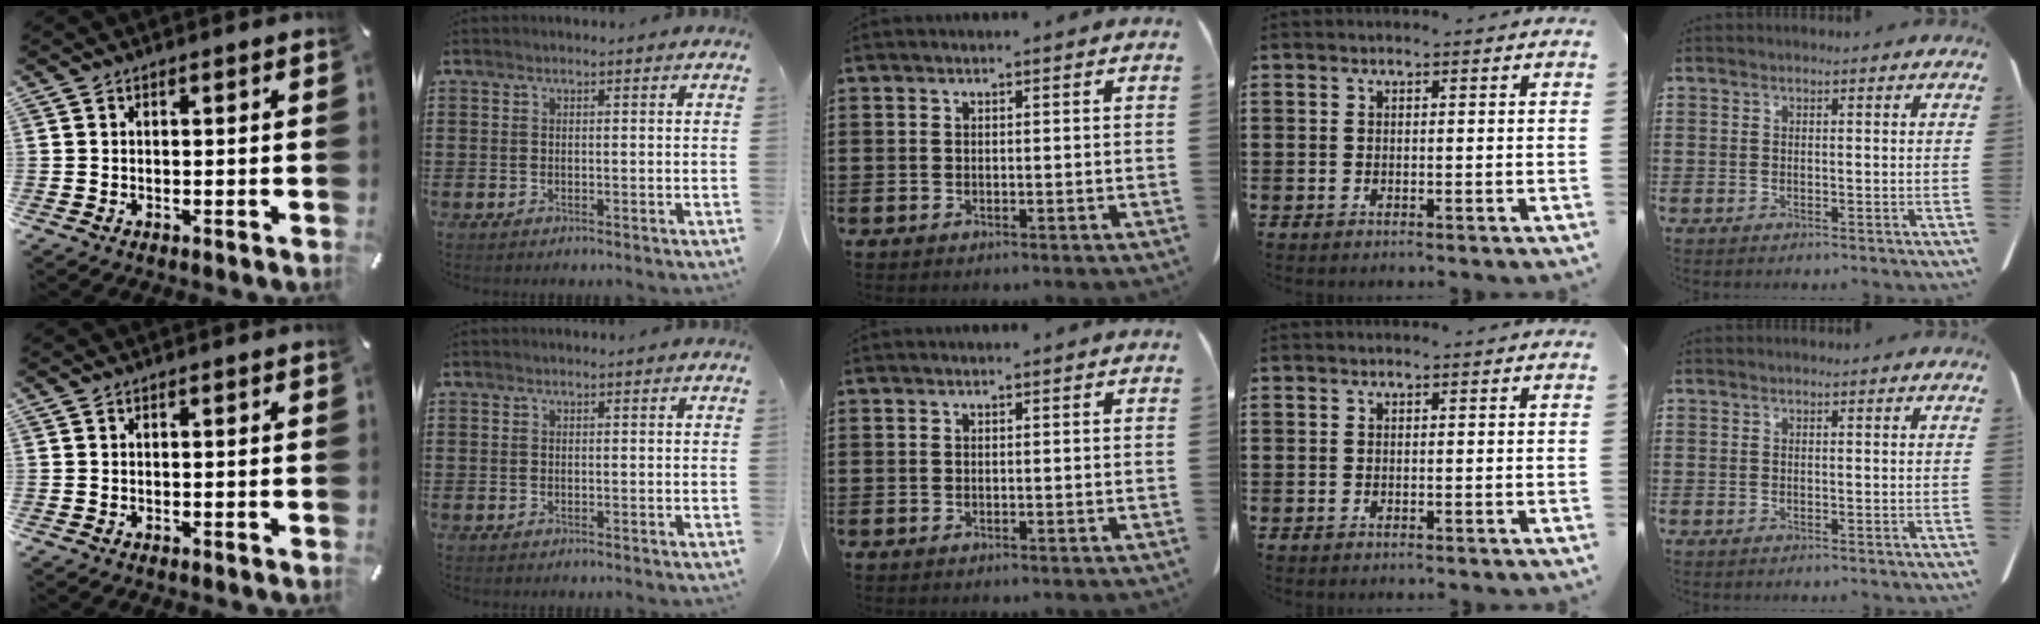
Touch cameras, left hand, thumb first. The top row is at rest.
{}